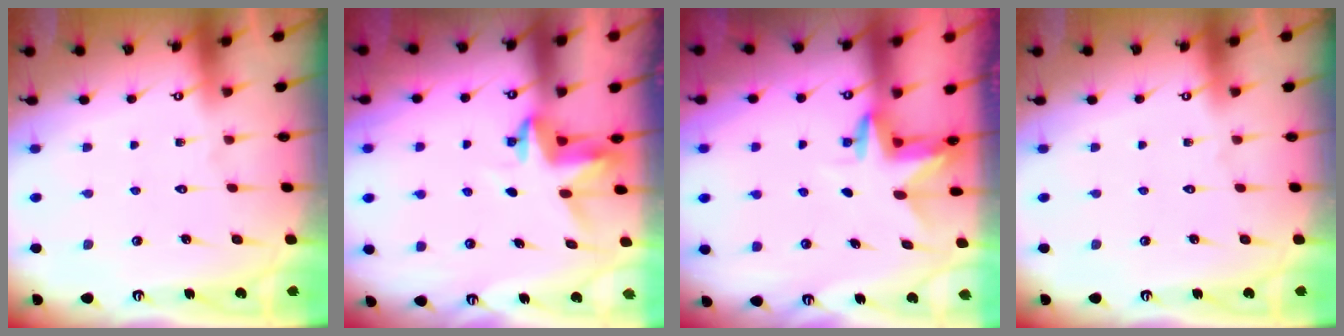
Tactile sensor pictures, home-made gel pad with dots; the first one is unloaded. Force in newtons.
{"total": 3.7, "press": 3.6, "slide": 0.3}
{"total": 3.1, "press": 3.1, "slide": 0.3}
{"total": 0.0}